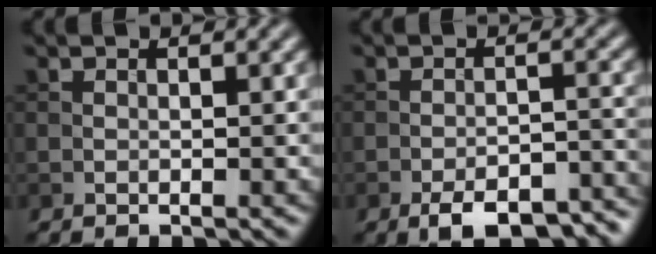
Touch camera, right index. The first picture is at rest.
{"total": 7.3, "force": [-5.3, 2.7, 4.3], "torque": [-0.062, -0.006, -0.076]}